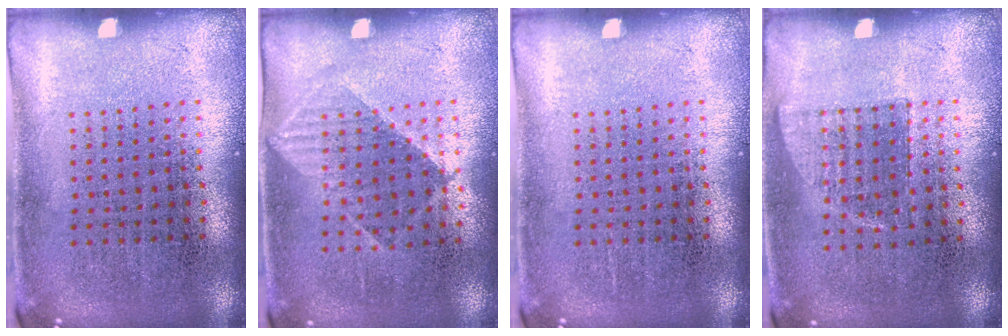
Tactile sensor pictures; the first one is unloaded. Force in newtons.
{"total": 1.0, "press": 0.9, "slide": 0.6}
{"total": 0.0}
{"total": 0.7, "press": 0.7, "slide": 0.3}